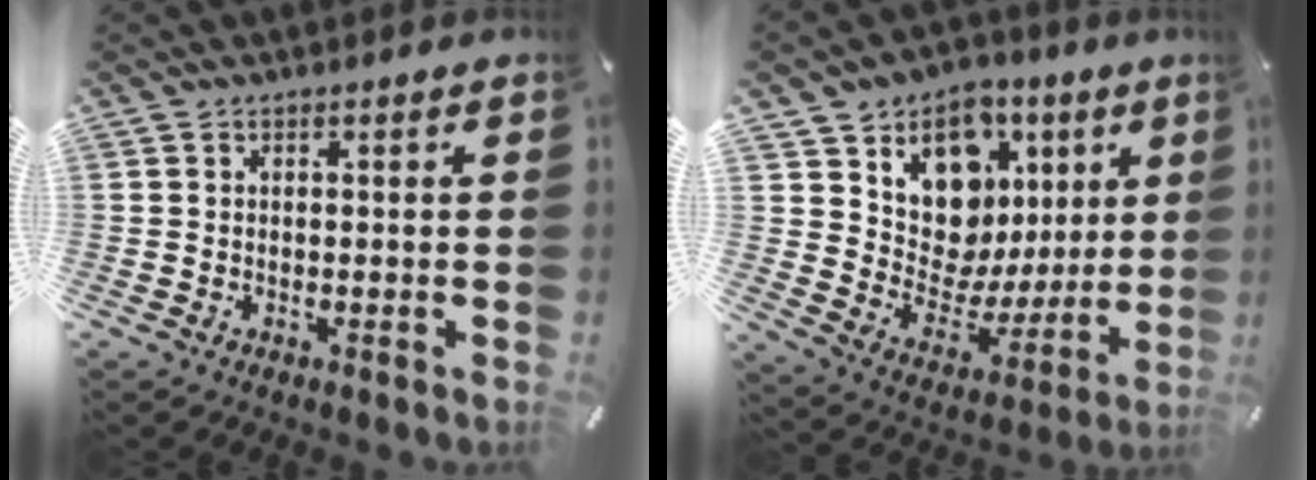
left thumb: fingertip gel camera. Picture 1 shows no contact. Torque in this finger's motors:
{"motor_torque": [1.34, 1.37, 0.37, -0.34, 0.37]}